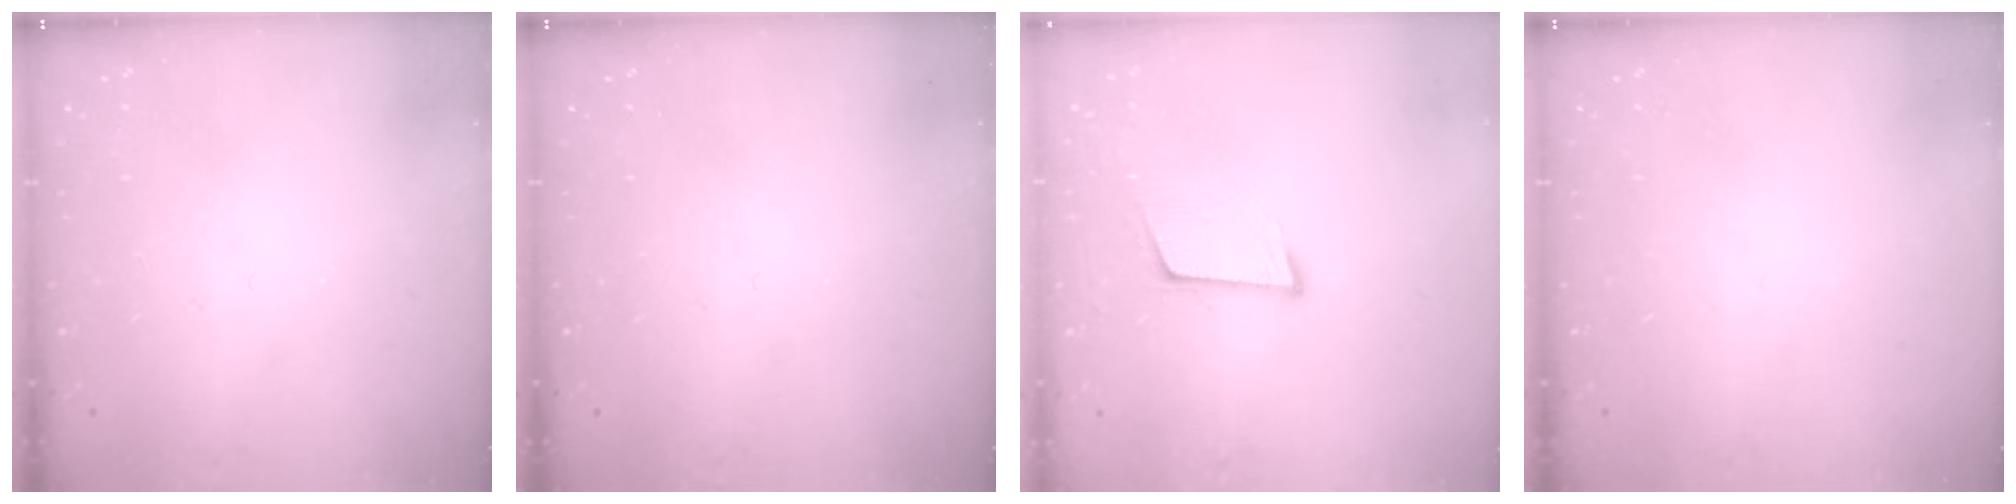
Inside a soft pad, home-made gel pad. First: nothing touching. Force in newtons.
{"total": 0.0}
{"total": 6.7, "press": 6.4, "slide": 2.0}
{"total": 0.0}